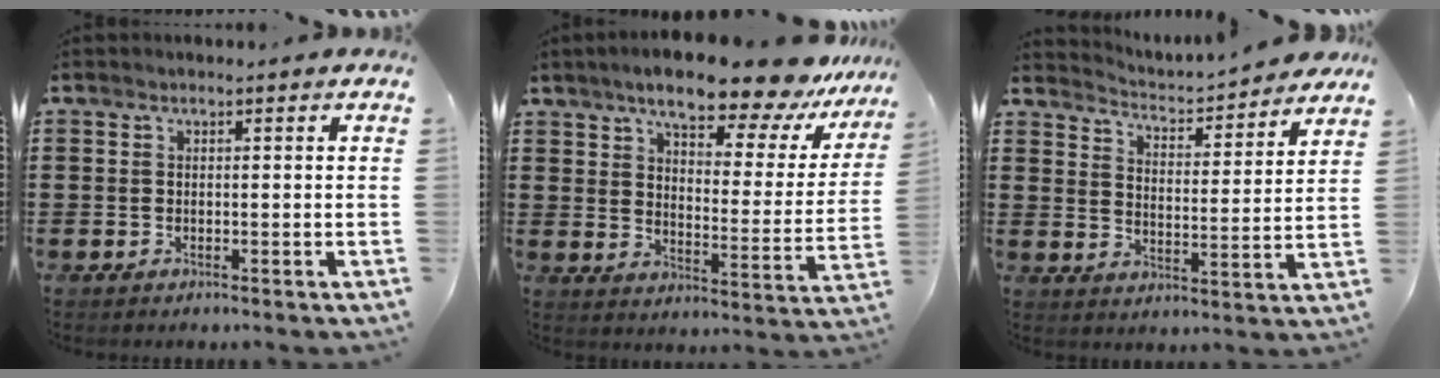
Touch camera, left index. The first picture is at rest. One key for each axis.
{"total": 12.0, "fx": 10.0, "fy": 2.1, "fz": 6.4, "tx": -0.118, "ty": -0.054, "tz": 0.167}
{"total": 3.1, "fx": 3.1, "fy": -0.2, "fz": 0.2, "tx": -0.025, "ty": -0.035, "tz": 0.044}